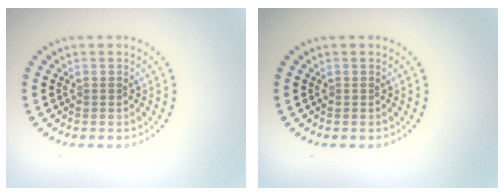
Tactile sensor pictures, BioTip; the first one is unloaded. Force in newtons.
{"total": 0.0}